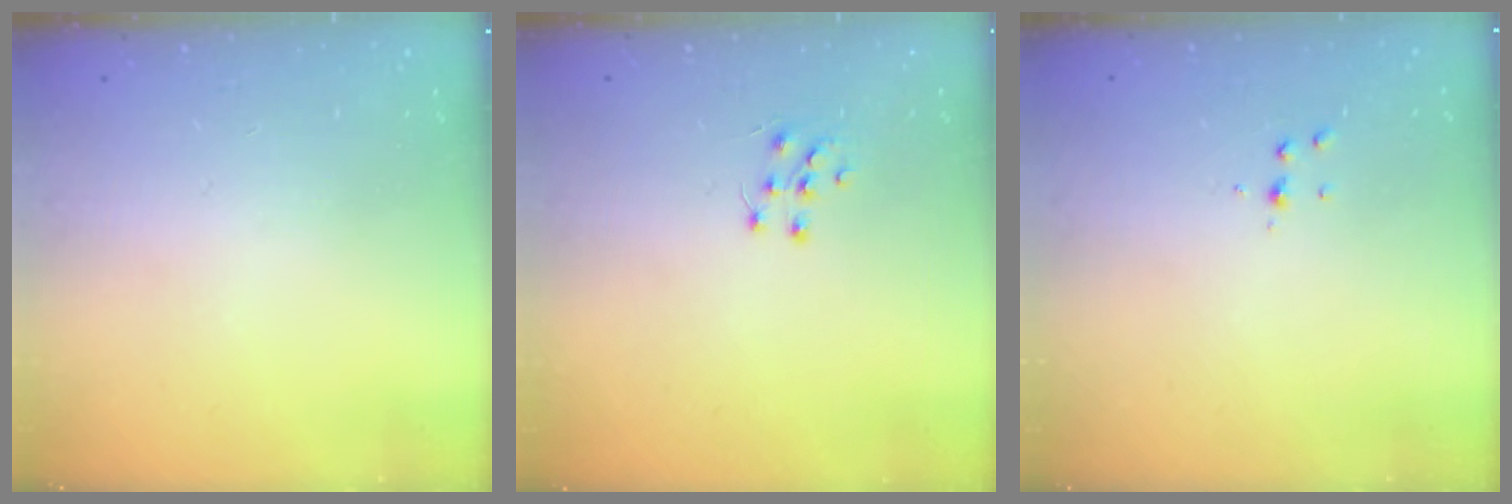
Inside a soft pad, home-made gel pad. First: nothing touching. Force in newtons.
{"total": 5.5, "press": 5.5, "slide": 0.6}
{"total": 3.9, "press": 3.9, "slide": 0.4}